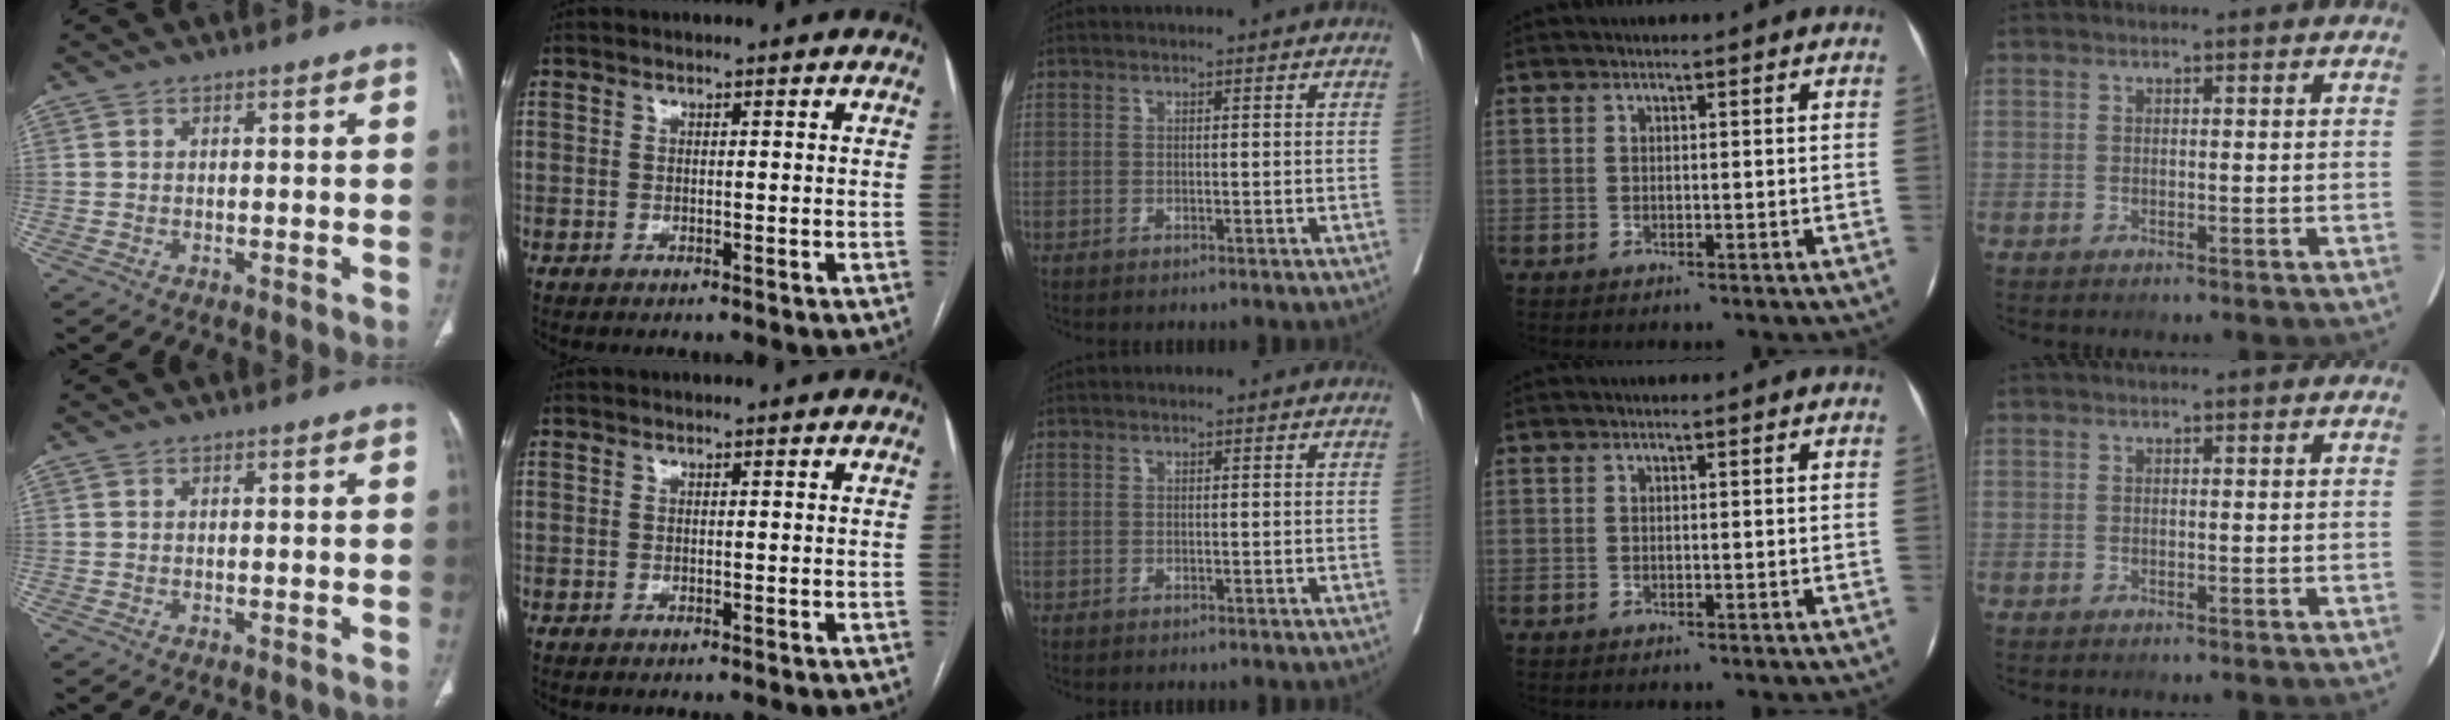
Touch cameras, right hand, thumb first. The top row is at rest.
{}